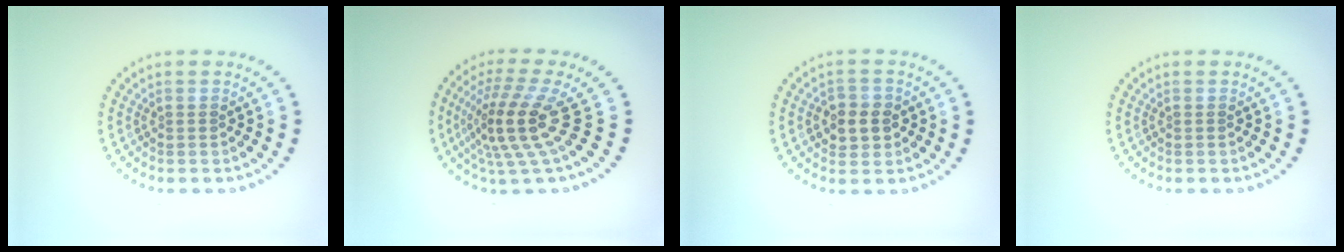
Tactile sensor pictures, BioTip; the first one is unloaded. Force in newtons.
{"total": 5.0, "press": 3.6, "slide": 3.4}
{"total": 2.9, "press": 2.8, "slide": 0.5}
{"total": 0.0}